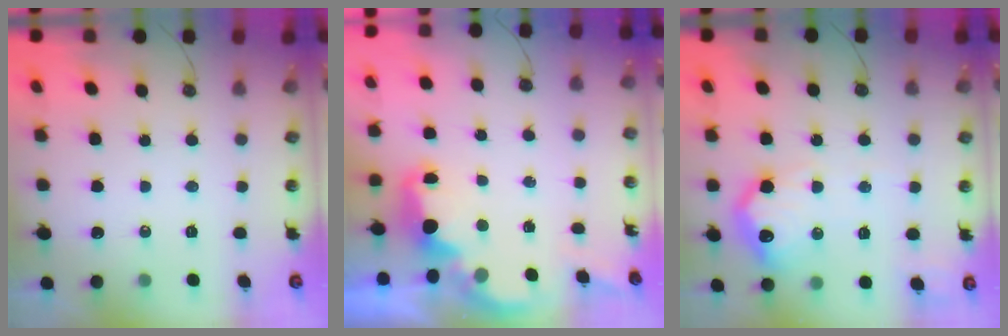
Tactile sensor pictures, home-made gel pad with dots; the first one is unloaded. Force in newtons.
{"total": 2.8, "press": 2.7, "slide": 0.7}
{"total": 16.8, "press": 16.8, "slide": 1.1}